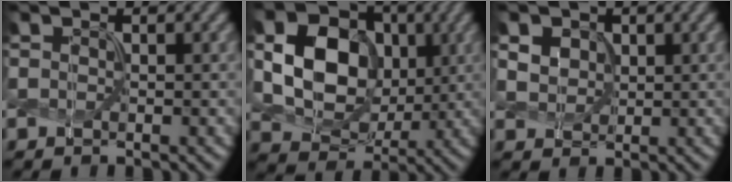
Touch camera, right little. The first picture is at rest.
{"total": 10.0, "force": [0.7, 7.9, 6.2], "torque": [-0.141, 0.000, 0.011]}
{"total": 2.5, "force": [0.8, 2.1, 0.9], "torque": [-0.041, 0.000, 0.023]}